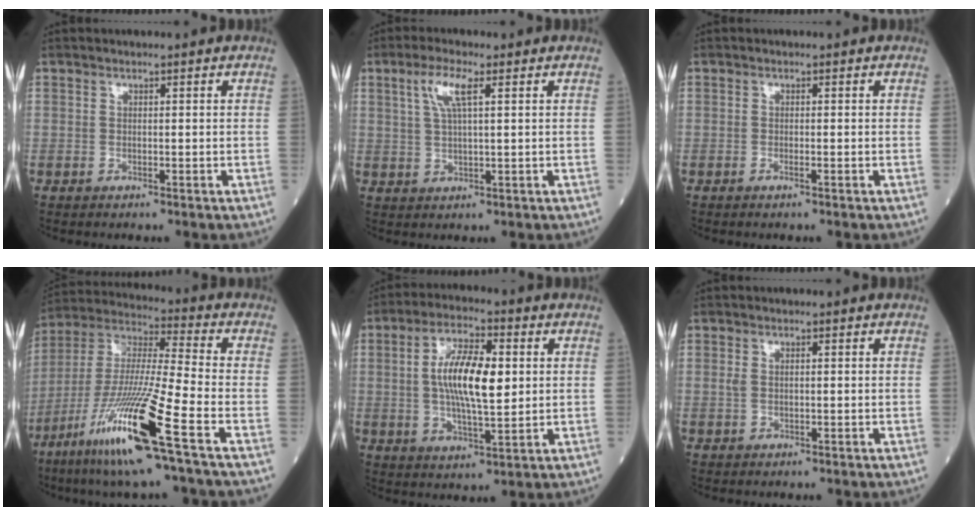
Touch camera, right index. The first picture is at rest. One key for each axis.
{"total": 5.0, "fx": 2.0, "fy": 0.7, "fz": 4.5, "tx": -0.097, "ty": 0.008, "tz": 0.042}
{"total": 0.6, "fx": -0.4, "fy": -0.1, "fz": 0.5, "tx": -0.009, "ty": -0.001, "tz": -0.007}
{"total": 18.6, "fx": -9.2, "fy": -0.6, "fz": 16.2, "tx": -0.351, "ty": -0.046, "tz": -0.181}
{"total": 11.3, "fx": 1.4, "fy": 3.2, "fz": 10.8, "tx": -0.202, "ty": 0.008, "tz": 0.023}
{"total": 1.5, "fx": 0.2, "fy": 0.7, "fz": 1.3, "tx": -0.034, "ty": 0.008, "tz": 0.005}